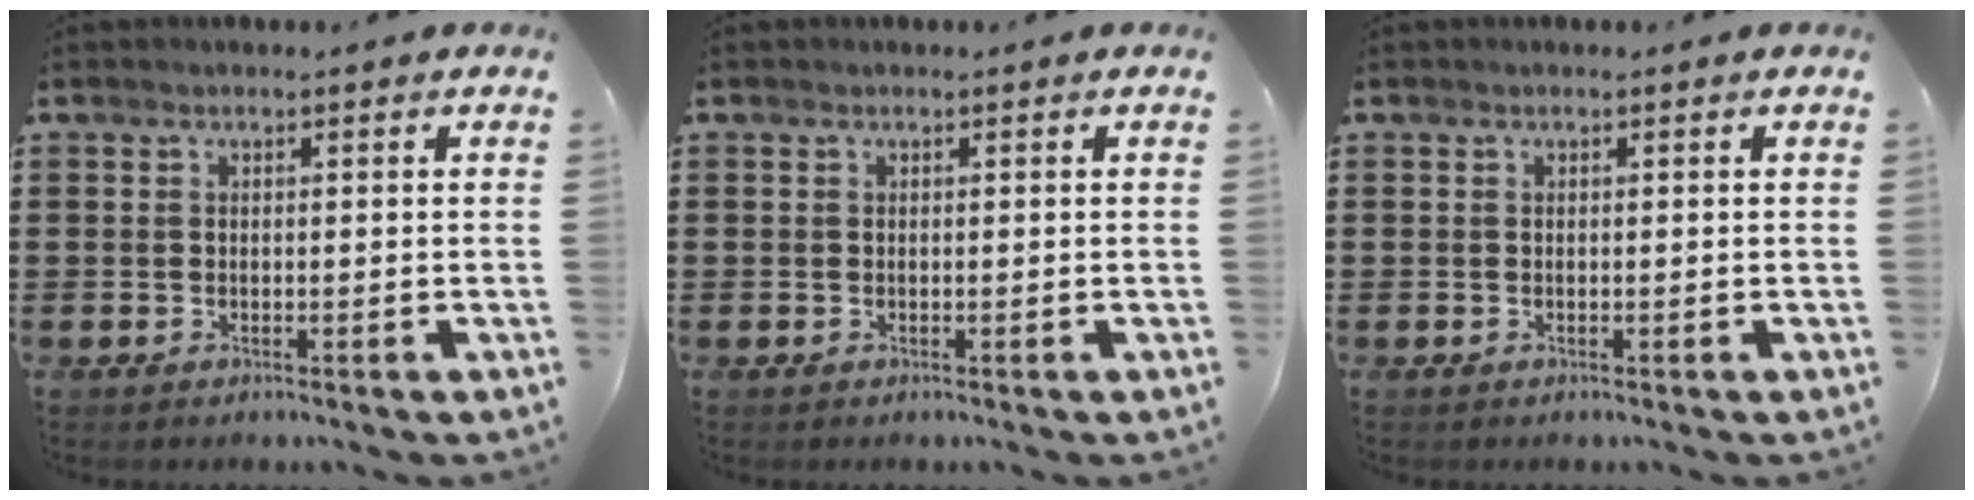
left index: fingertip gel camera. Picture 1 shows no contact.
{"total": 0.0}
{"total": 0.0}